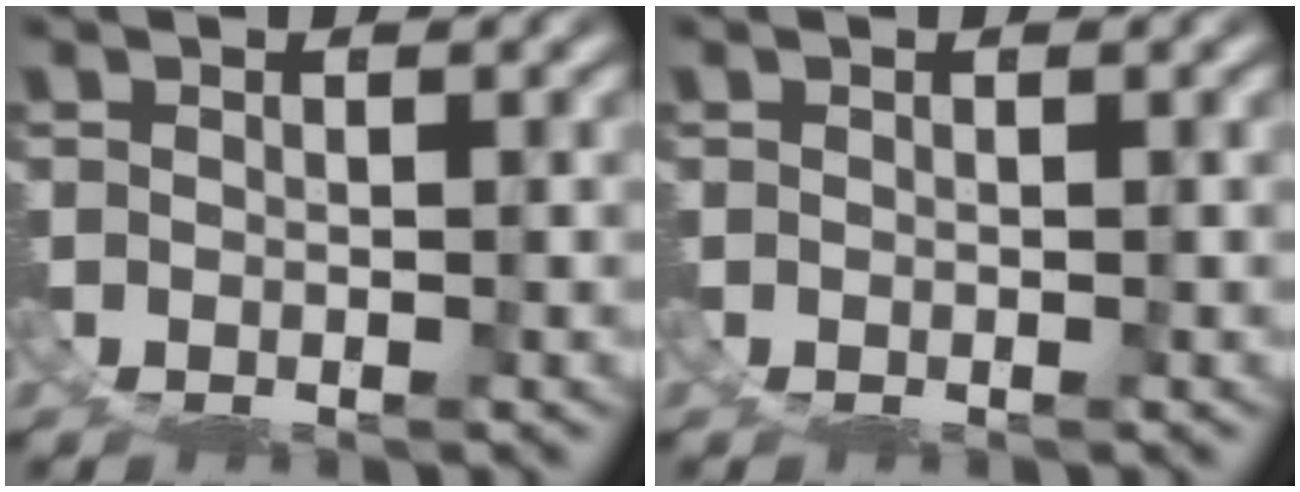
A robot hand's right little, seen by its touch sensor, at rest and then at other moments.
{"total": 0.0}